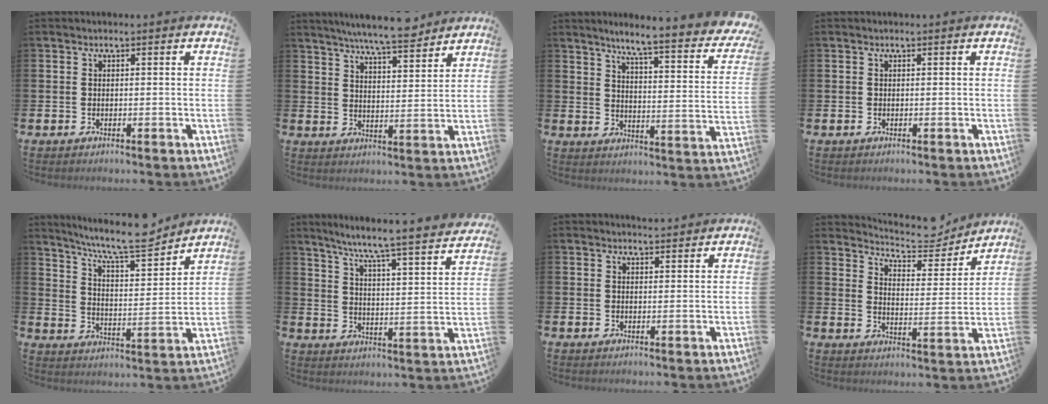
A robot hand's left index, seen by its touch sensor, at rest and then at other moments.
{"total": 7.2, "force": [6.8, 0.4, 2.2], "torque": [-0.052, -0.034, 0.120]}
{"total": 6.3, "force": [5.2, 0.3, 3.6], "torque": [-0.081, -0.050, 0.076]}
{"total": 0.0}
{"total": 9.8, "force": [8.9, 1.2, 3.9], "torque": [-0.096, -0.058, 0.153]}
{"total": 6.6, "force": [6.0, -0.3, 2.6], "torque": [-0.075, -0.057, 0.094]}
{"total": 2.4, "force": [2.4, 0.2, -0.1], "torque": [0.006, -0.015, 0.043]}
{"total": 6.6, "force": [6.3, 1.6, 1.1], "torque": [-0.040, -0.047, 0.108]}